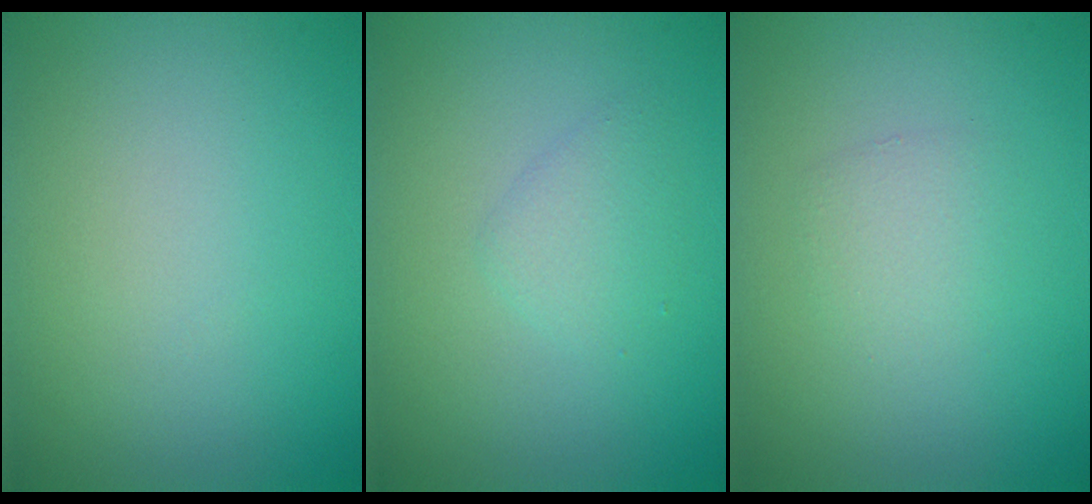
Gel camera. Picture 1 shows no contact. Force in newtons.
{"total": 1.5, "press": 1.5, "slide": 0.1}
{"total": 1.4, "press": 1.4, "slide": 0.1}